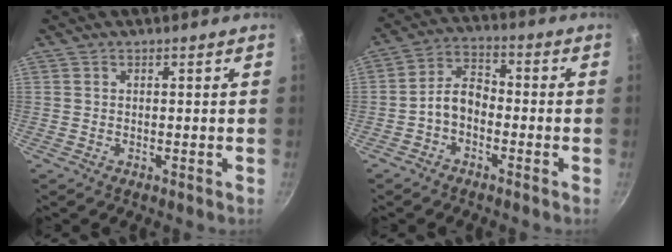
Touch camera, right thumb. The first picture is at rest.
{"total": 6.3, "force": [-2.3, 4.2, 4.2], "torque": [-0.061, 0.040, -0.052]}